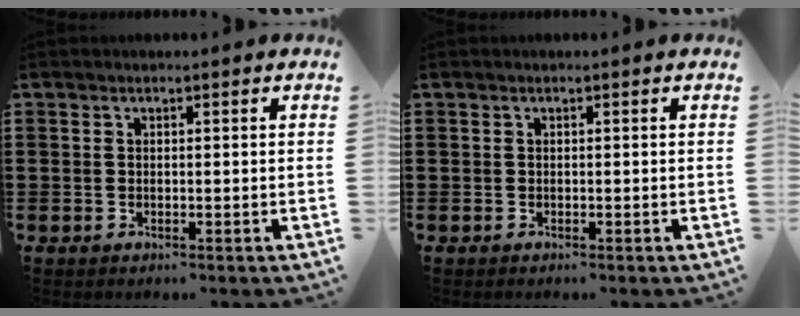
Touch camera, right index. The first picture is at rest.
{"total": 0.0}